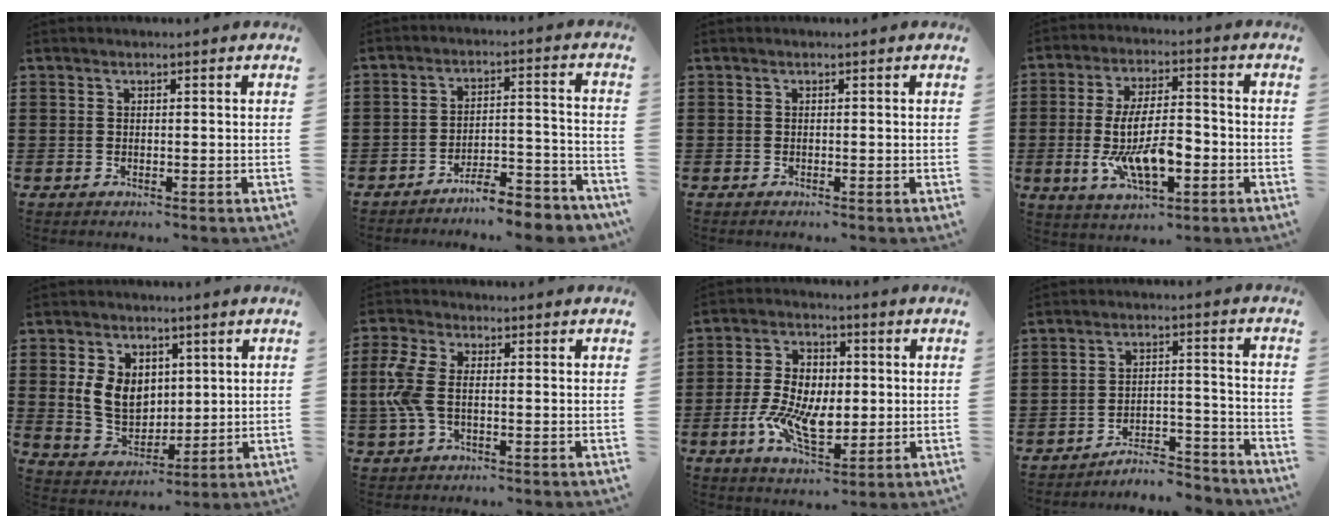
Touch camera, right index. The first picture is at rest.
{"total": 6.1, "force": [-5.9, 0.3, 1.7], "torque": [-0.025, 0.009, -0.114]}
{"total": 0.0}
{"total": 11.2, "force": [-3.0, 4.5, 9.7], "torque": [-0.192, -0.004, -0.054]}
{"total": 8.0, "force": [1.5, 6.3, 4.7], "torque": [-0.114, 0.012, 0.026]}
{"total": 6.3, "force": [-0.3, 3.3, 5.3], "torque": [-0.147, -0.006, -0.018]}
{"total": 9.4, "force": [-1.7, 5.4, 7.4], "torque": [-0.165, 0.005, -0.035]}
{"total": 5.4, "force": [-5.3, 0.8, 0.9], "torque": [-0.015, 0.013, -0.105]}